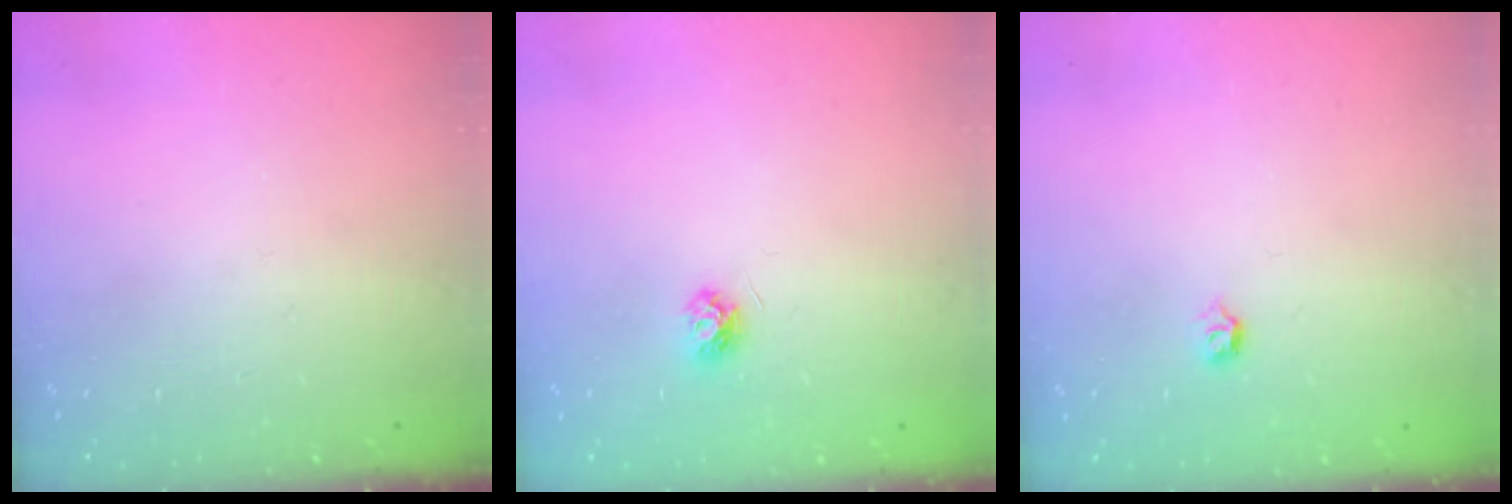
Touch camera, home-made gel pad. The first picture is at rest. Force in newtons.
{"total": 4.5, "press": 4.5, "slide": 0.6}
{"total": 2.8, "press": 2.7, "slide": 0.8}